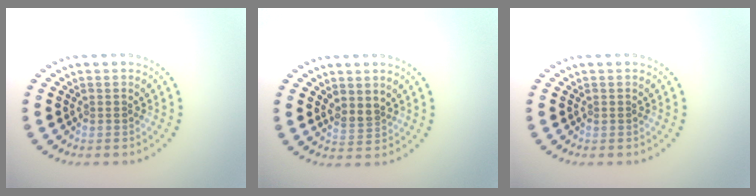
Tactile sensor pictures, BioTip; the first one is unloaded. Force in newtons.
{"total": 1.8, "press": 1.4, "slide": 1.2}
{"total": 0.0}